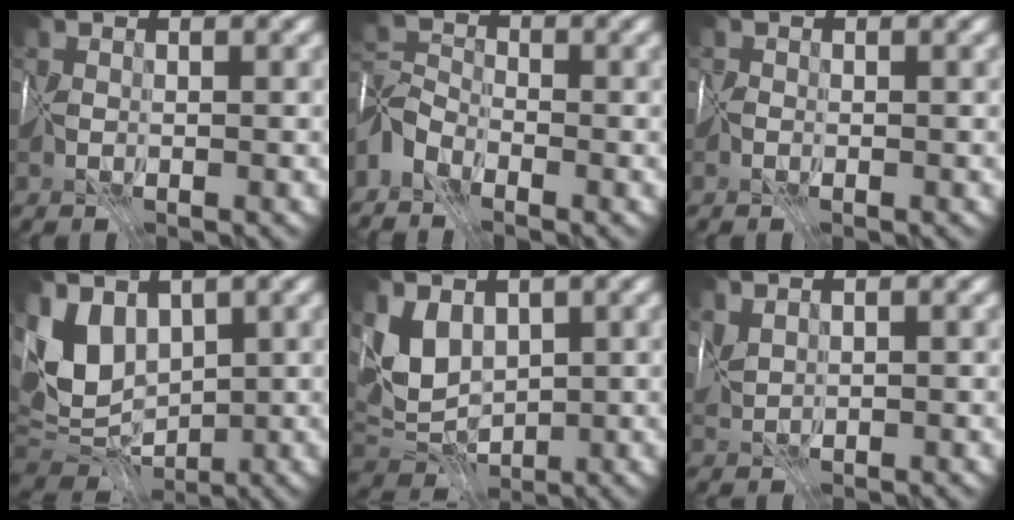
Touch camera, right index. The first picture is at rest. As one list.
[{"total": 2.9, "force": [-2.7, 0.8, 0.6], "torque": [-0.017, 0.009, -0.070]}, {"total": 1.1, "force": [-0.1, -0.7, -0.8], "torque": [0.011, 0.003, -0.006]}, {"total": 6.1, "force": [2.5, 4.0, 3.8], "torque": [-0.085, 0.001, 0.048]}, {"total": 3.1, "force": [2.0, 1.8, 1.4], "torque": [-0.037, -0.003, 0.040]}, {"total": 1.4, "force": [1.2, -0.6, -0.4], "torque": [-0.004, 0.008, 0.026]}]